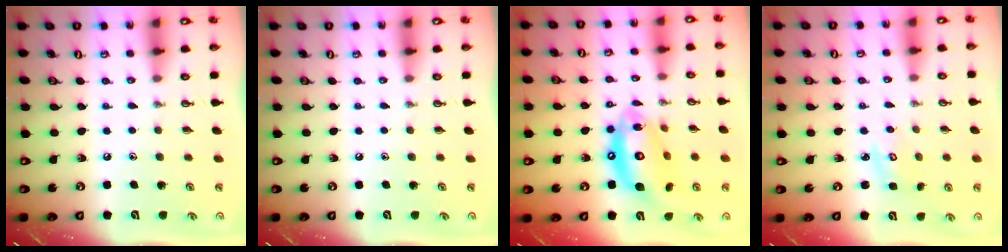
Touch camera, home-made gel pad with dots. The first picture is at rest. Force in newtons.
{"total": 0.0}
{"total": 16.7, "press": 16.6, "slide": 1.6}
{"total": 3.7, "press": 3.6, "slide": 0.3}